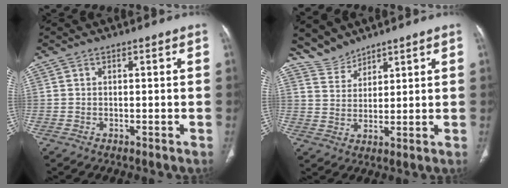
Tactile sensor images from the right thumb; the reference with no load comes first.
{"total": 4.4, "force": [4.2, 1.2, -0.3], "torque": [0.018, -0.023, 0.093]}